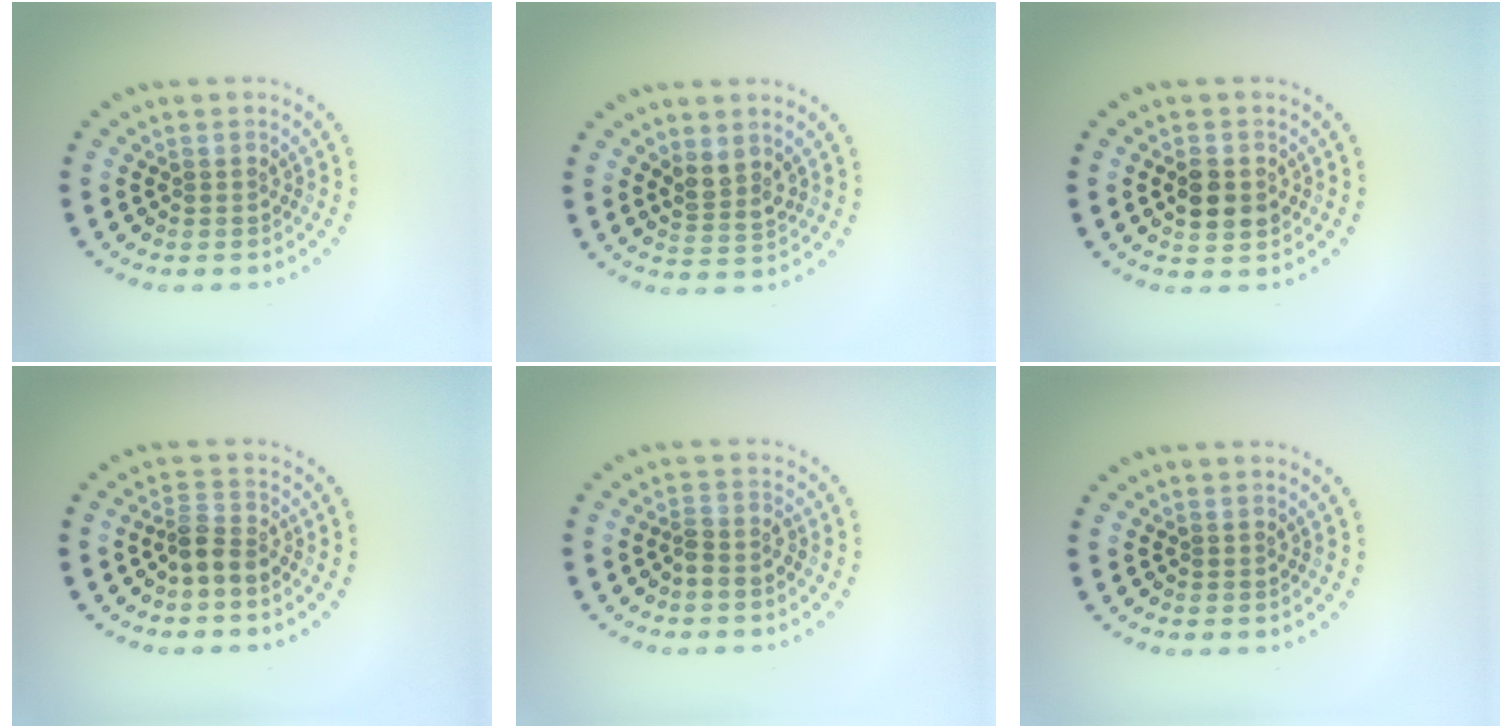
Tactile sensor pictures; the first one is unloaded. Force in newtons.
{"total": 2.1, "press": 1.8, "slide": 1.1}
{"total": 3.0, "press": 3.0, "slide": 0.2}
{"total": 2.3, "press": 1.8, "slide": 1.6}
{"total": 1.5, "press": 1.2, "slide": 0.8}
{"total": 0.0}